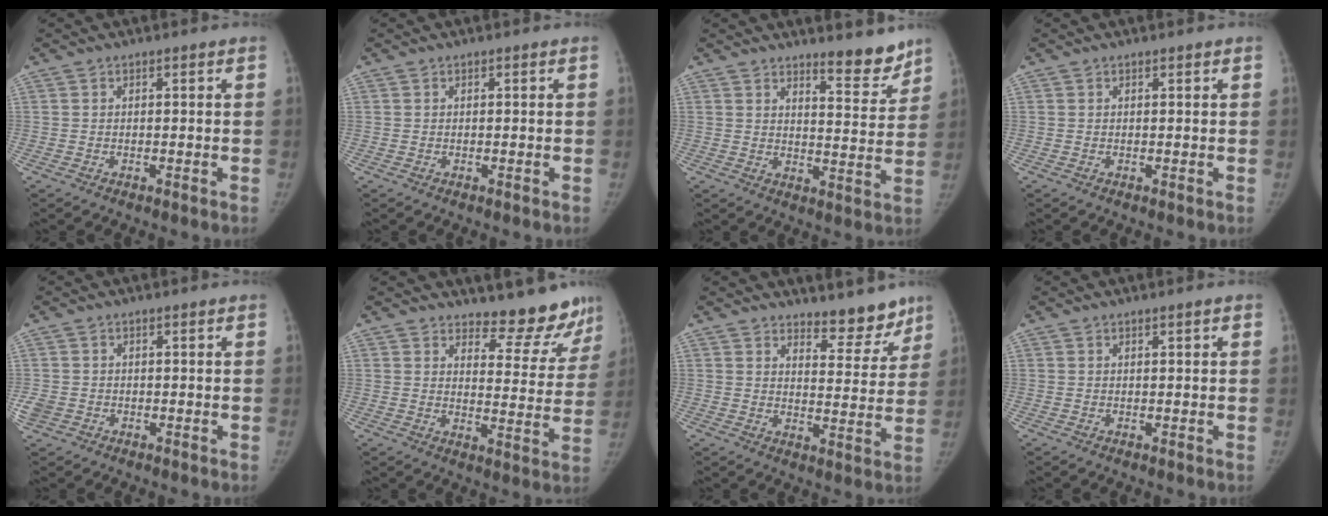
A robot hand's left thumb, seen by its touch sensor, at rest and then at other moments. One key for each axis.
{"total": 0.0}
{"total": 7.5, "fx": 6.4, "fy": 1.9, "fz": 3.5, "tx": -0.019, "ty": -0.056, "tz": 0.093}
{"total": 0.0}
{"total": 2.9, "fx": -1.0, "fy": 2.5, "fz": 1.1, "tx": -0.026, "ty": 0.004, "tz": -0.016}
{"total": 11.4, "fx": 10.4, "fy": 3.7, "fz": 2.8, "tx": 0.009, "ty": -0.097, "tz": 0.127}
{"total": 8.1, "fx": 7.0, "fy": 3.1, "fz": 2.7, "tx": 0.004, "ty": -0.059, "tz": 0.098}
{"total": 0.7, "fx": 0.4, "fy": 0.1, "fz": 0.6, "tx": -0.010, "ty": 0.001, "tz": 0.005}